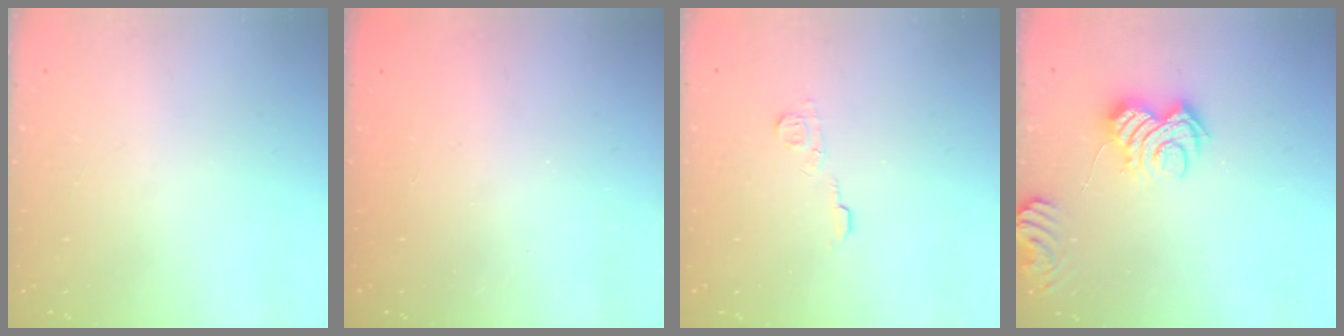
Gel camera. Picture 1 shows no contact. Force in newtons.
{"total": 2.5, "press": 2.4, "slide": 0.7}
{"total": 6.0, "press": 6.0, "slide": 0.7}
{"total": 7.3, "press": 7.2, "slide": 0.6}